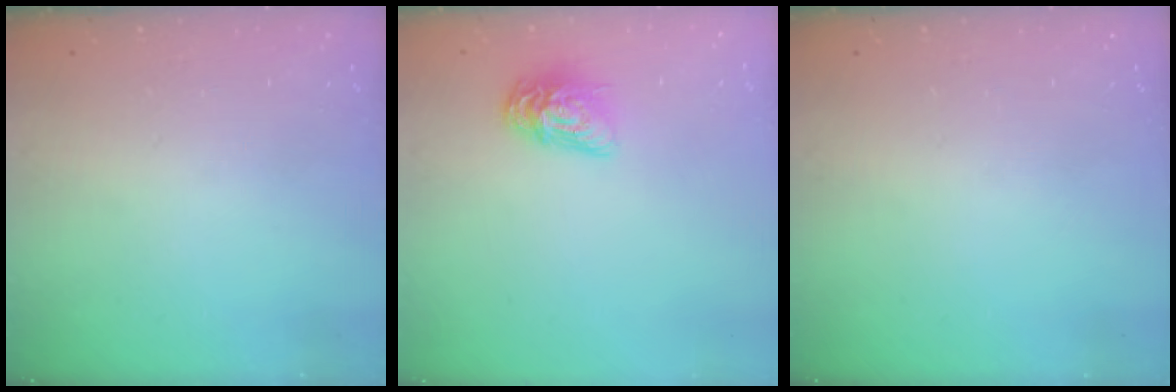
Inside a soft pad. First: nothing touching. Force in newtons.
{"total": 9.9, "press": 9.9, "slide": 0.3}
{"total": 0.0}